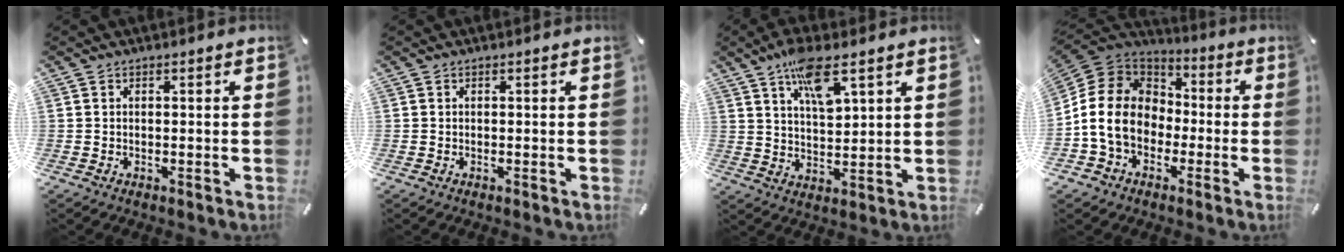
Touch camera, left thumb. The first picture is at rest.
{"total": 0.0}
{"total": 10.3, "force": [6.4, 3.7, 7.2], "torque": [-0.122, -0.023, 0.109]}
{"total": 14.4, "force": [-3.6, 12.0, 7.1], "torque": [-0.172, 0.032, -0.065]}